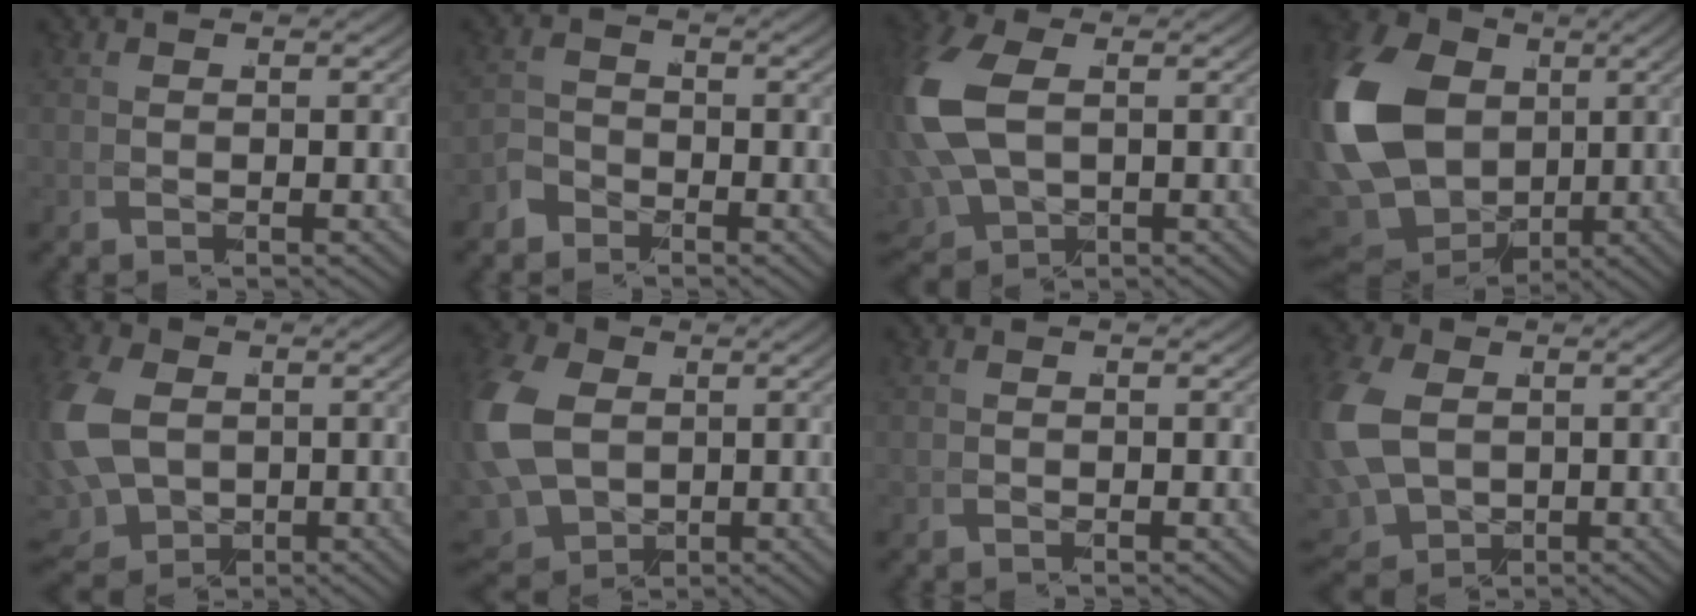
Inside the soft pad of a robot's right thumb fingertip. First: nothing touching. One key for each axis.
{"total": 2.3, "fx": -2.0, "fy": 1.2, "fz": 0.2, "tx": 0.007, "ty": -0.009, "tz": -0.036}
{"total": 9.0, "fx": 0.1, "fy": 6.7, "fz": 6.1, "tx": -0.173, "ty": -0.048, "tz": 0.037}
{"total": 18.8, "fx": 0.8, "fy": 14.8, "fz": 11.6, "tx": -0.303, "ty": -0.047, "tz": 0.030}
{"total": 10.8, "fx": -1.2, "fy": 8.6, "fz": 6.5, "tx": -0.172, "ty": -0.059, "tz": 0.013}
{"total": 12.2, "fx": -0.5, "fy": 9.8, "fz": 7.2, "tx": -0.197, "ty": -0.061, "tz": 0.027}
{"total": 0.0}
{"total": 9.8, "fx": -0.6, "fy": 7.7, "fz": 6.0, "tx": -0.166, "ty": -0.054, "tz": 0.024}